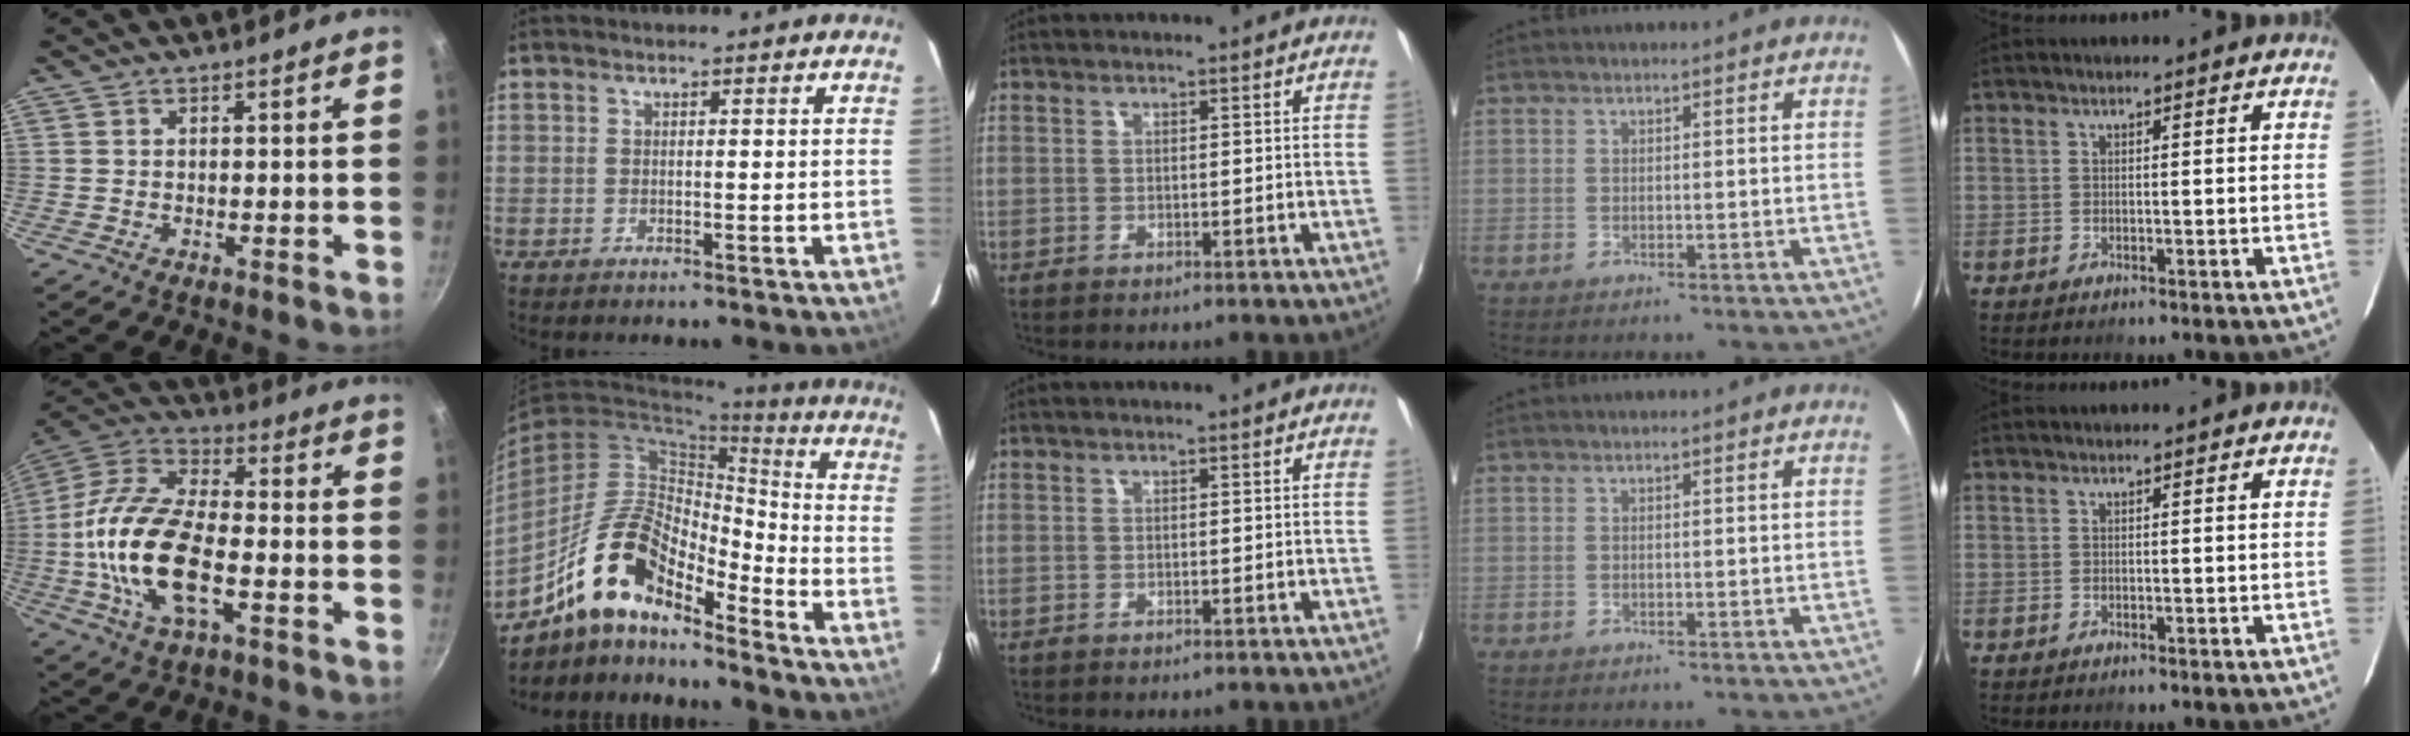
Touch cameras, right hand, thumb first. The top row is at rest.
{"thumb": {"total": 19.6, "force": [-4.1, 9.4, 16.7], "torque": [-0.316, 0.032, -0.094]}, "index": {"total": 14.9, "force": [-11.3, 4.6, 8.6], "torque": [-0.160, 0.009, -0.220]}}